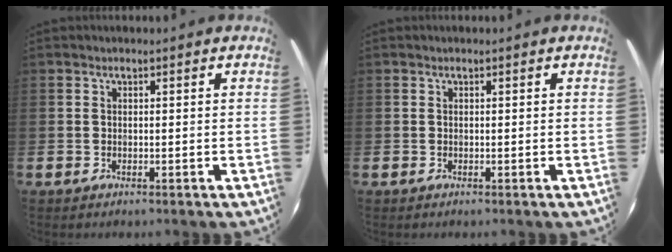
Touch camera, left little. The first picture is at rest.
{"total": 0.0}